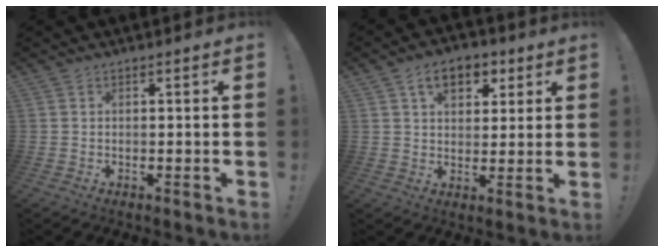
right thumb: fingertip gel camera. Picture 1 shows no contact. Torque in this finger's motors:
{"motor_torque": [0.81, 1.72, 0.54, 0.21, 0.00]}